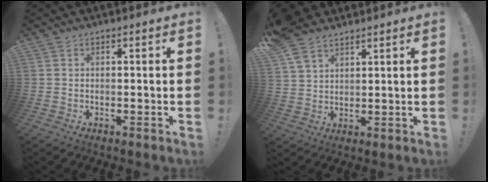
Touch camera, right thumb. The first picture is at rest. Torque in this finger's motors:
{"motor_torque": [1.07, 2.46, 1.00, 0.91, 0.08]}